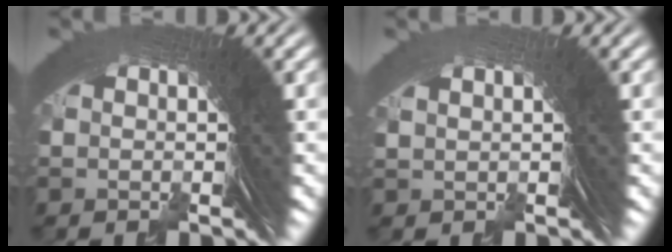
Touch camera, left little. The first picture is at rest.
{"total": 0.7, "force": [0.2, -0.4, -0.6], "torque": [0.015, 0.001, 0.011]}